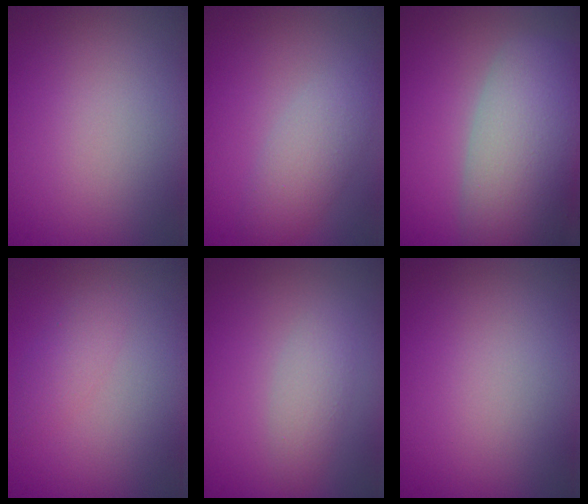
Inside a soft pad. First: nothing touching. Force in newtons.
{"total": 3.0, "press": 3.0, "slide": 0.1}
{"total": 9.7, "press": 9.7, "slide": 0.6}
{"total": 1.4, "press": 1.4, "slide": 0.0}
{"total": 1.8, "press": 1.8, "slide": 0.0}
{"total": 0.0}